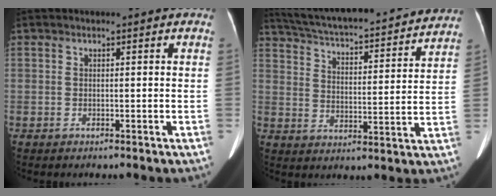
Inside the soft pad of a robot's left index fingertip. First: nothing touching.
{"total": 25.8, "force": [23.5, 3.9, 9.9], "torque": [-0.171, -0.014, 0.316]}